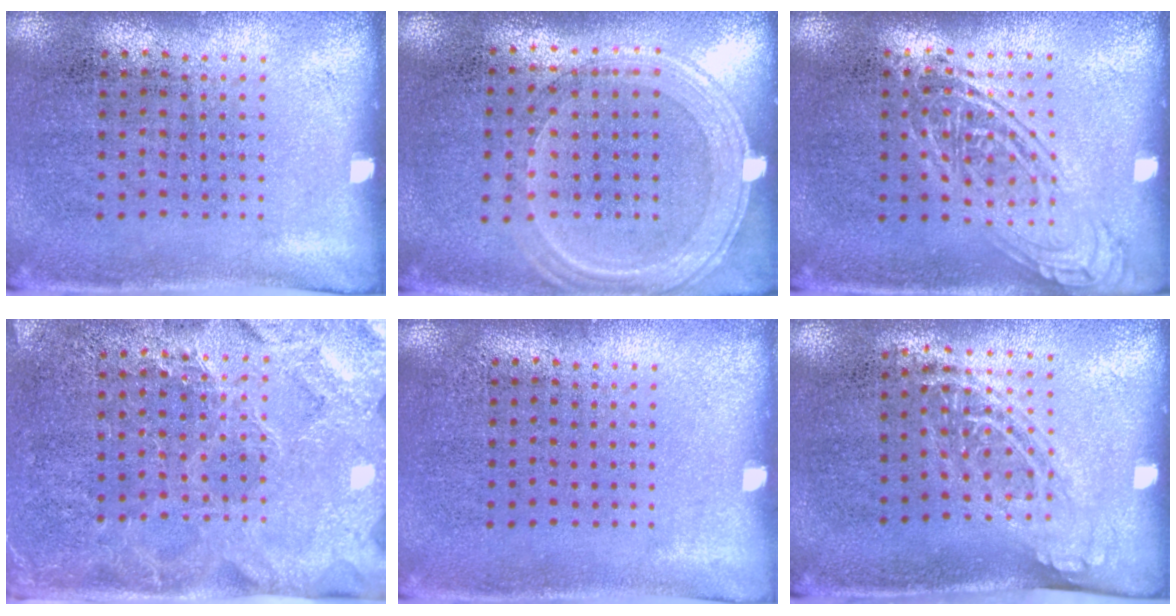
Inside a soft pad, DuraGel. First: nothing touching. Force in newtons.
{"total": 1.2, "press": 1.1, "slide": 0.3}
{"total": 1.6, "press": 1.6, "slide": 0.1}
{"total": 3.6, "press": 3.3, "slide": 1.4}
{"total": 0.0}
{"total": 1.3, "press": 1.0, "slide": 0.8}